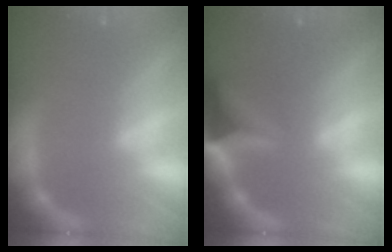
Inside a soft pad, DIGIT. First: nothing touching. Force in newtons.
{"total": 7.9}